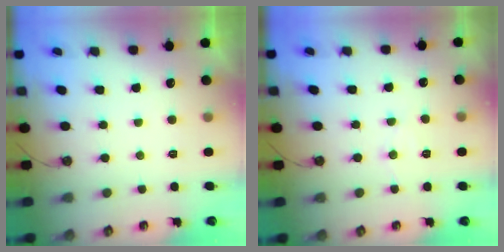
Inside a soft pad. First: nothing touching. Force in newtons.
{"total": 6.2, "press": 6.1, "slide": 0.6}